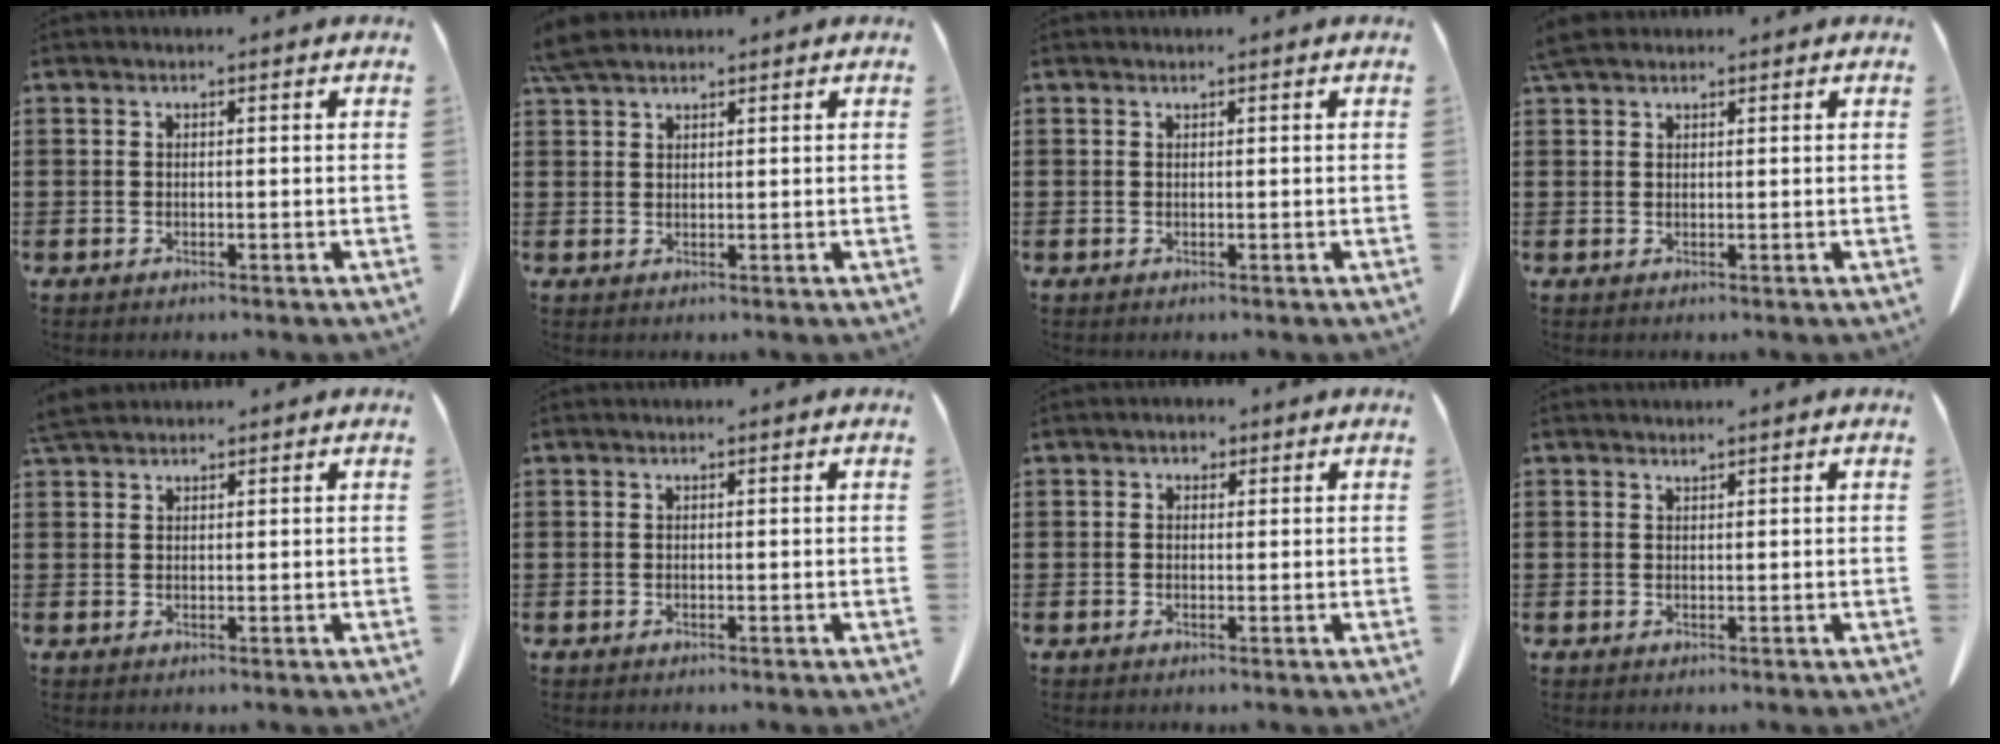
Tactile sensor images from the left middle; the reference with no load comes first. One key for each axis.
{"total": 3.9, "fx": 3.3, "fy": 0.9, "fz": 1.8, "tx": -0.046, "ty": 0.000, "tz": 0.065}
{"total": 0.0}
{"total": 2.7, "fx": 2.2, "fy": 0.8, "fz": 1.3, "tx": -0.032, "ty": 0.003, "tz": 0.045}
{"total": 2.7, "fx": 2.4, "fy": 0.7, "fz": 1.2, "tx": -0.031, "ty": 0.002, "tz": 0.047}
{"total": 0.0}
{"total": 1.1, "fx": 0.6, "fy": 0.9, "fz": 0.4, "tx": -0.011, "ty": 0.004, "tz": 0.011}
{"total": 0.7, "fx": 0.7, "fy": 0.0, "fz": 0.0, "tx": -0.002, "ty": -0.002, "tz": 0.015}